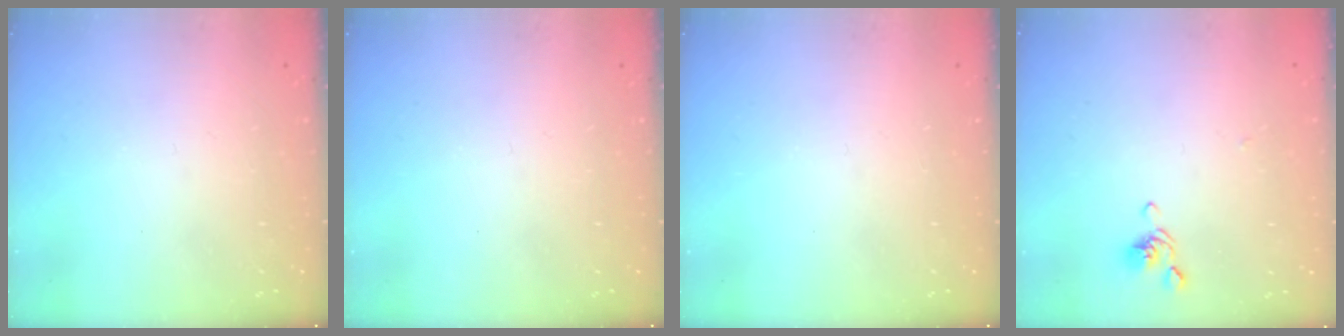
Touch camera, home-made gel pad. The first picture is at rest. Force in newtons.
{"total": 0.0}
{"total": 0.0}
{"total": 2.1, "press": 2.0, "slide": 0.7}